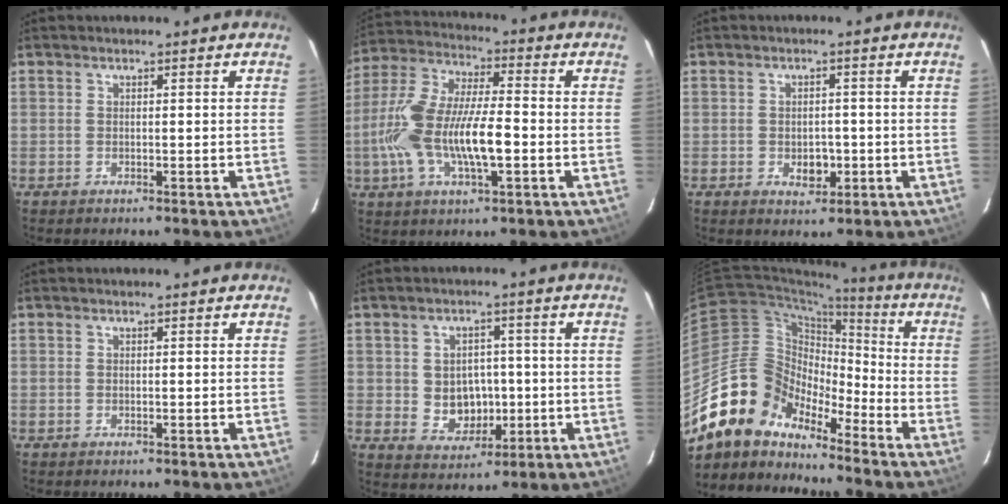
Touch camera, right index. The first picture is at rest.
{"total": 16.7, "force": [-3.4, 5.4, 15.4], "torque": [-0.314, -0.002, -0.066]}
{"total": 3.8, "force": [-1.1, 2.8, 2.3], "torque": [-0.039, -0.002, -0.010]}
{"total": 0.0}
{"total": 7.1, "force": [-0.5, 6.2, 3.5], "torque": [-0.072, 0.006, 0.012]}
{"total": 14.9, "force": [-12.6, 6.8, 4.1], "torque": [-0.071, 0.024, -0.240]}